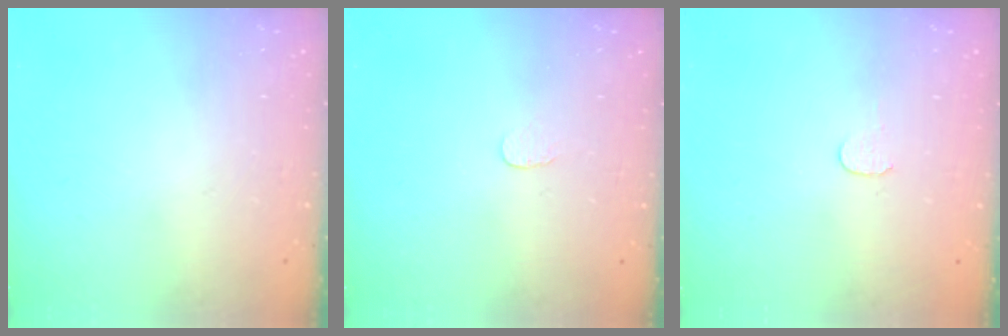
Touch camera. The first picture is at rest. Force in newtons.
{"total": 2.6, "press": 2.6, "slide": 0.2}
{"total": 3.7, "press": 3.7, "slide": 0.3}